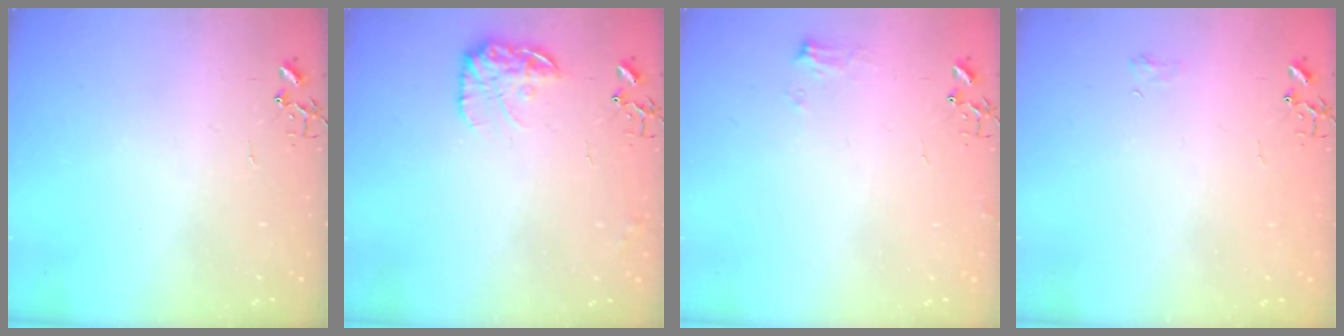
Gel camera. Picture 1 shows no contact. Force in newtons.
{"total": 13.2, "press": 13.2, "slide": 0.6}
{"total": 6.8, "press": 6.8, "slide": 0.8}
{"total": 5.1, "press": 5.1, "slide": 0.6}